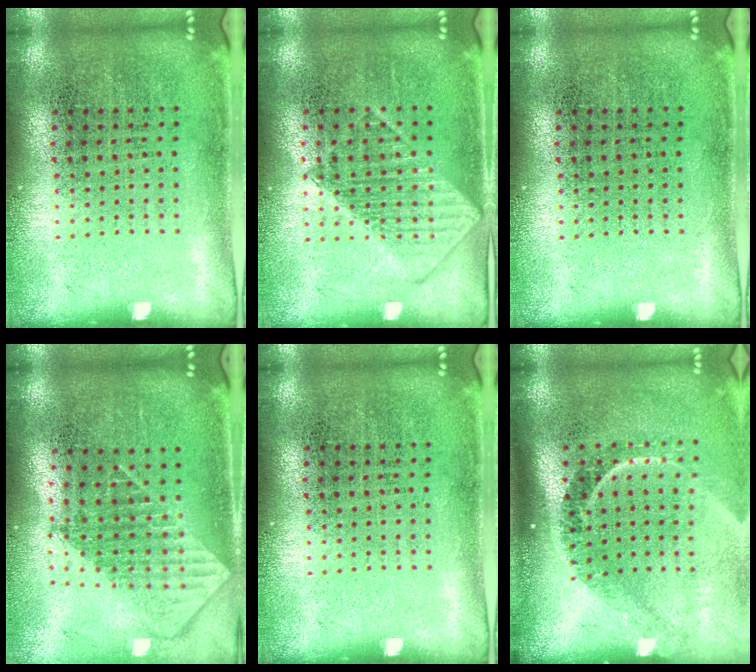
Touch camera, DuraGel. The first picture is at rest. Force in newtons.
{"total": 1.1, "press": 1.1, "slide": 0.2}
{"total": 0.0}
{"total": 1.9, "press": 1.5, "slide": 1.1}
{"total": 0.0}
{"total": 2.3, "press": 1.6, "slide": 1.6}